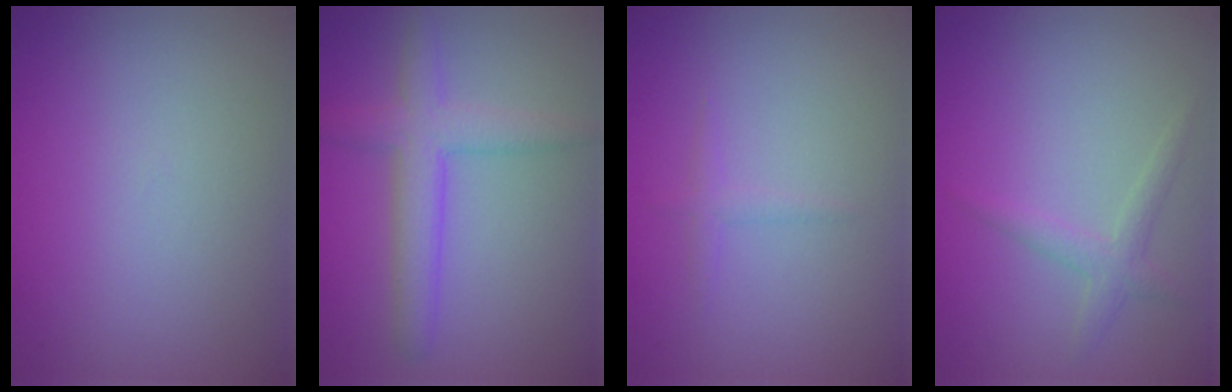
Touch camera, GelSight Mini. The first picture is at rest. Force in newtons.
{"total": 4.0, "press": 4.0, "slide": 0.1}
{"total": 0.9, "press": 0.9, "slide": 0.0}
{"total": 1.8, "press": 1.8, "slide": 0.1}